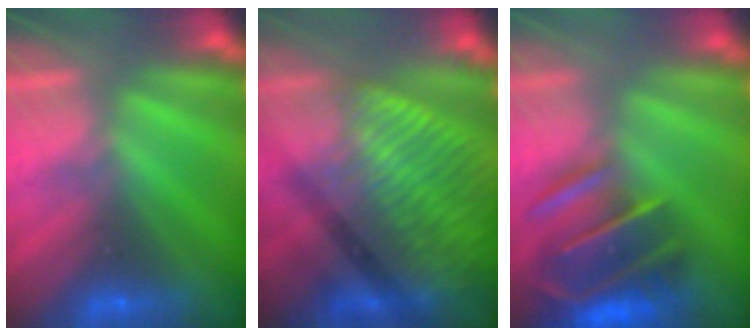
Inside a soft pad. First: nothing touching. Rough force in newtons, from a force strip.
{"total": 3.8}
{"total": 9.1}